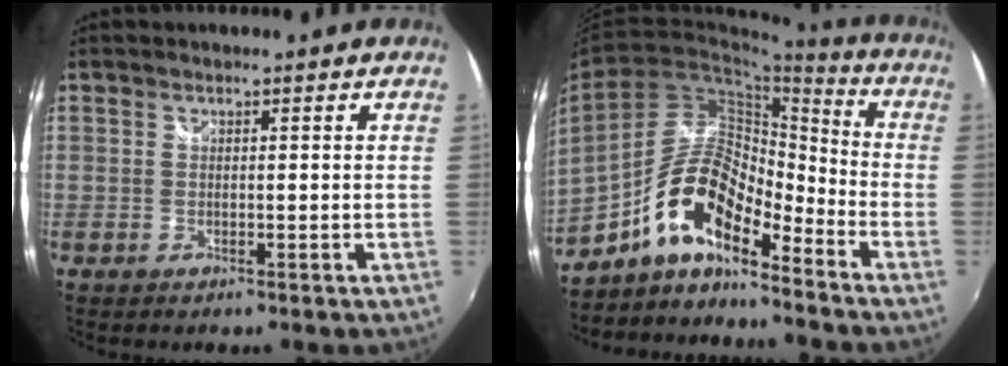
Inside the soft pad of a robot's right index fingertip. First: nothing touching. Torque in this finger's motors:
{"motor_torque": [1.09, -1.04, 0.89, 0.19]}